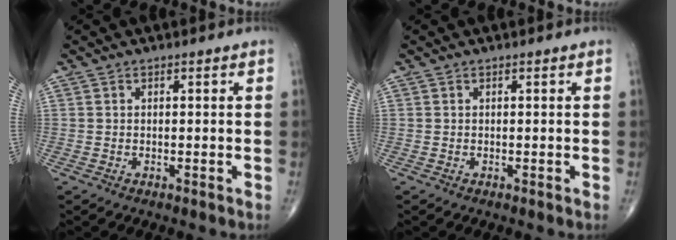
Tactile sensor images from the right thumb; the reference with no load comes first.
{"total": 0.0}